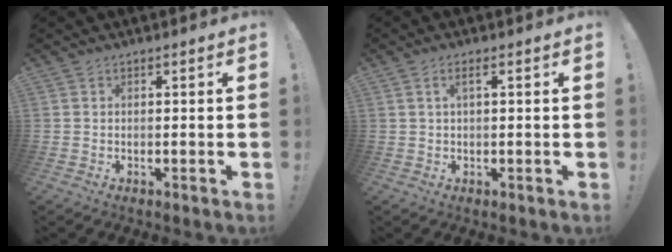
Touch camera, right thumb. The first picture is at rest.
{"total": 2.5, "force": [0.6, 0.5, 2.4], "torque": [-0.046, 0.003, 0.008]}